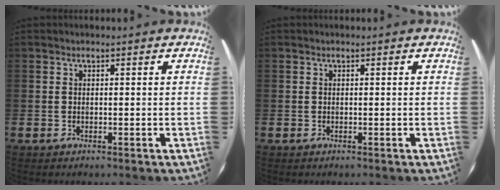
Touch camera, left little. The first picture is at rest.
{"total": 0.0}